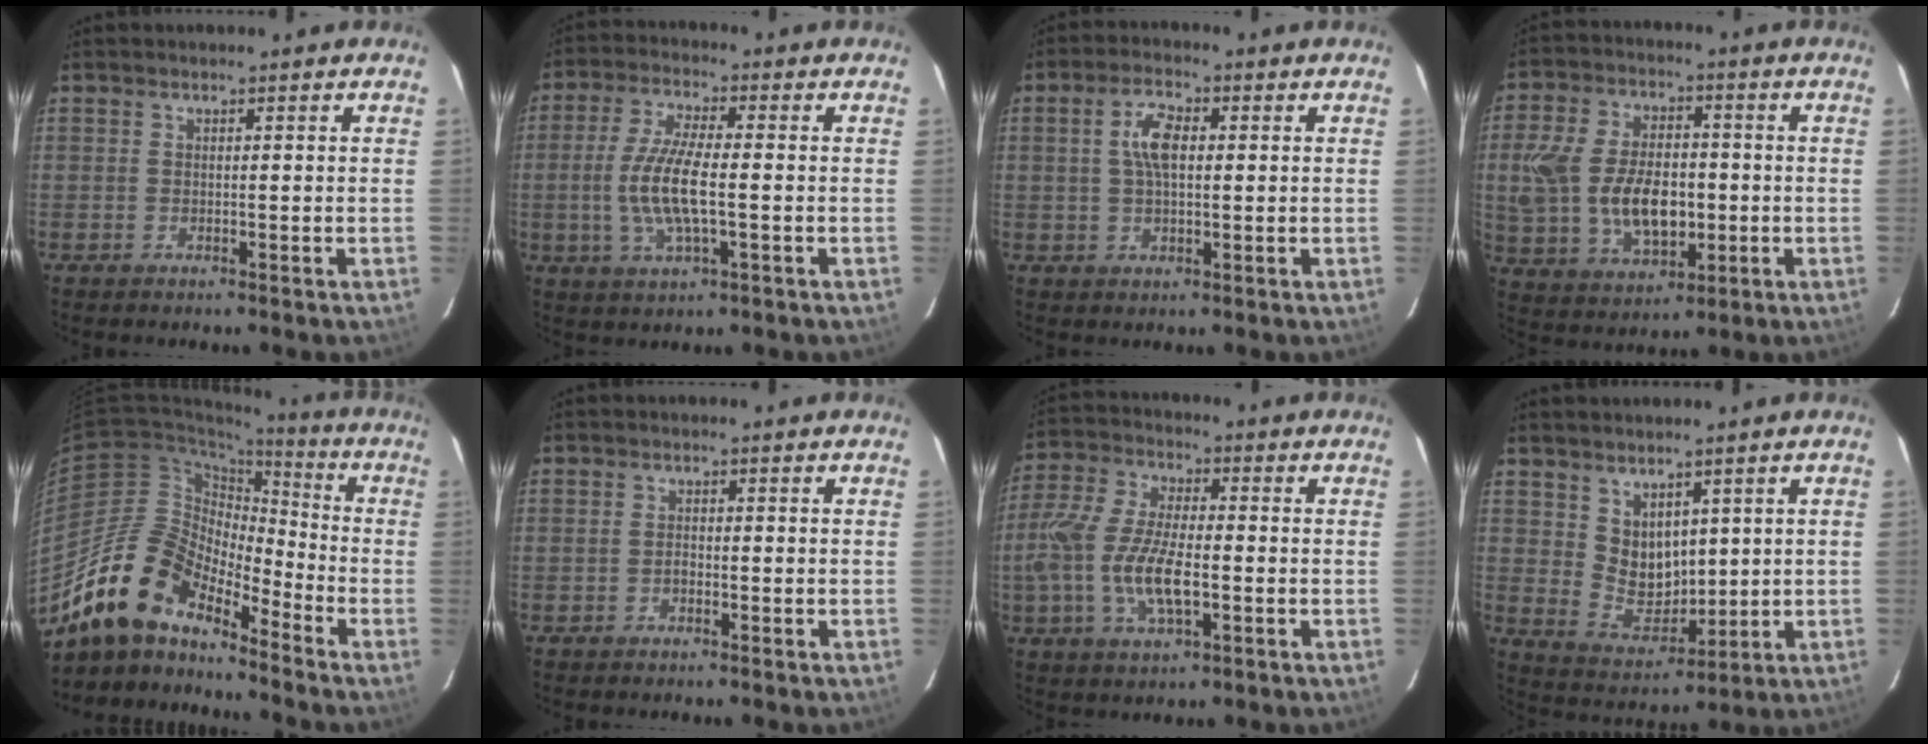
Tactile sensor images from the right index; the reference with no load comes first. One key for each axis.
{"total": 10.0, "fx": -1.3, "fy": 2.5, "fz": 9.6, "tx": -0.196, "ty": -0.004, "tz": -0.027}
{"total": 5.7, "fx": 0.9, "fy": 2.7, "fz": 5.0, "tx": -0.094, "ty": 0.012, "tz": 0.018}
{"total": 15.6, "fx": -1.4, "fy": 9.7, "fz": 12.2, "tx": -0.256, "ty": 0.003, "tz": -0.010}
{"total": 15.4, "fx": -12.9, "fy": 5.2, "fz": 6.6, "tx": -0.120, "ty": 0.007, "tz": -0.252}
{"total": 1.0, "fx": -0.5, "fy": 0.6, "fz": 0.5, "tx": -0.009, "ty": 0.003, "tz": -0.009}
{"total": 13.5, "fx": -3.0, "fy": 5.4, "fz": 12.0, "tx": -0.258, "ty": -0.003, "tz": -0.060}
{"total": 7.4, "fx": 3.6, "fy": 5.4, "fz": 3.5, "tx": -0.058, "ty": -0.001, "tz": 0.088}